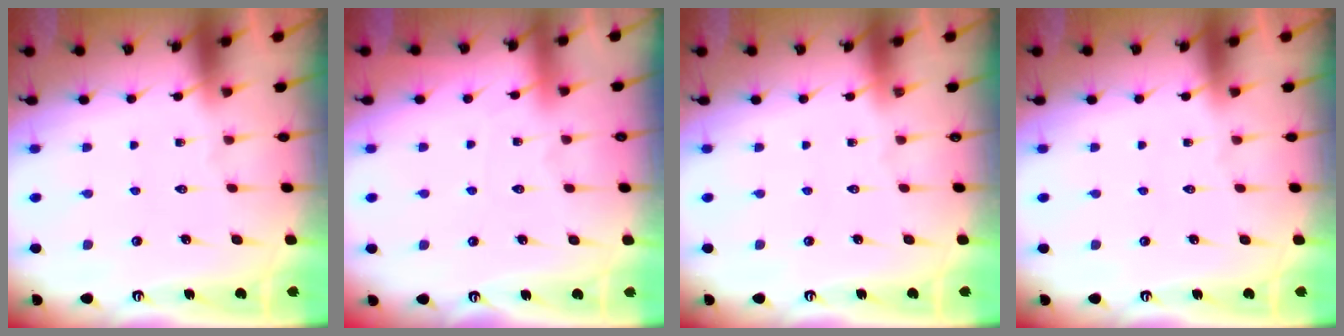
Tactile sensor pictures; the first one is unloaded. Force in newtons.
{"total": 4.5, "press": 4.5, "slide": 0.6}
{"total": 0.0}
{"total": 0.0}